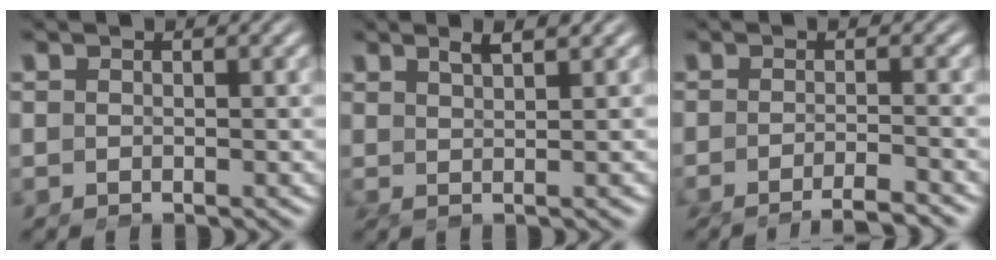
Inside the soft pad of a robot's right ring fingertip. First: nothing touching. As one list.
[{"total": 2.4, "force": [1.3, -1.1, 1.6], "torque": [-0.018, 0.011, 0.026]}, {"total": 5.3, "force": [-5.1, 0.4, 1.4], "torque": [-0.010, 0.003, -0.089]}]